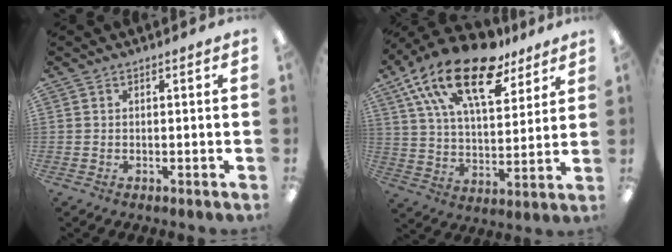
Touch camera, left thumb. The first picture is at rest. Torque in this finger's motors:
{"motor_torque": [0.28, 0.83, 1.74, -1.04, 0.62]}